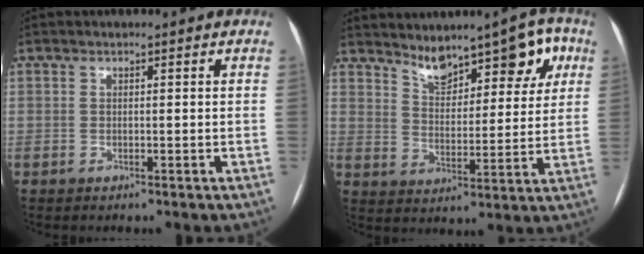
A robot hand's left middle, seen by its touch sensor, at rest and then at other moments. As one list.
[{"total": 10.6, "force": [7.1, 4.2, 6.7], "torque": [-0.082, 0.019, 0.113]}]